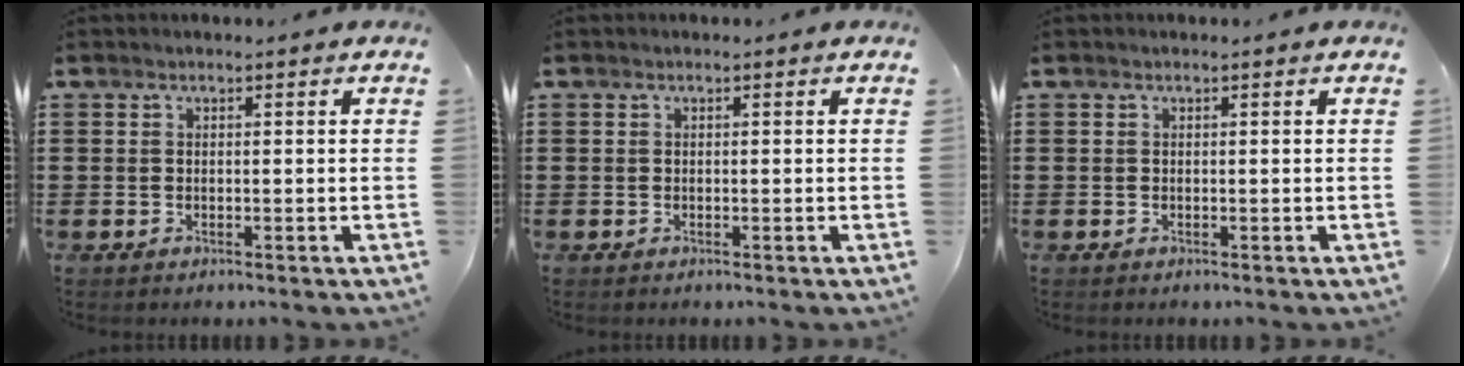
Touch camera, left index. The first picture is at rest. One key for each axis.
{"total": 0.0}
{"total": 0.0}